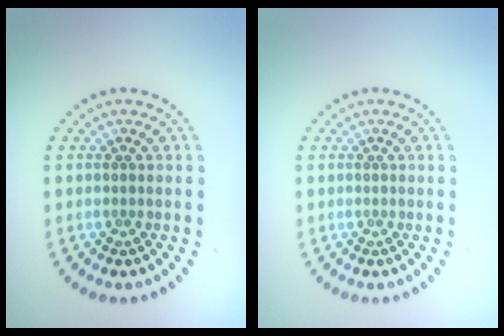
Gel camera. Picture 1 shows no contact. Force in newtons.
{"total": 0.0}